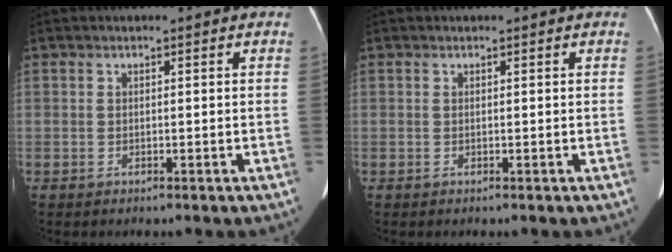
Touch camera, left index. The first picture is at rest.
{"total": 0.0}